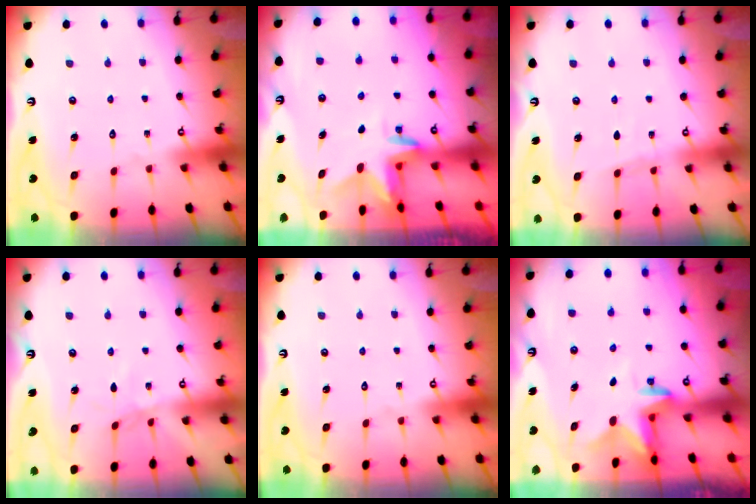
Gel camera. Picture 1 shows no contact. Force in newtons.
{"total": 3.1, "press": 3.1, "slide": 0.2}
{"total": 3.0, "press": 3.0, "slide": 0.4}
{"total": 2.2, "press": 2.2, "slide": 0.4}
{"total": 0.0}
{"total": 2.7, "press": 2.7, "slide": 0.5}